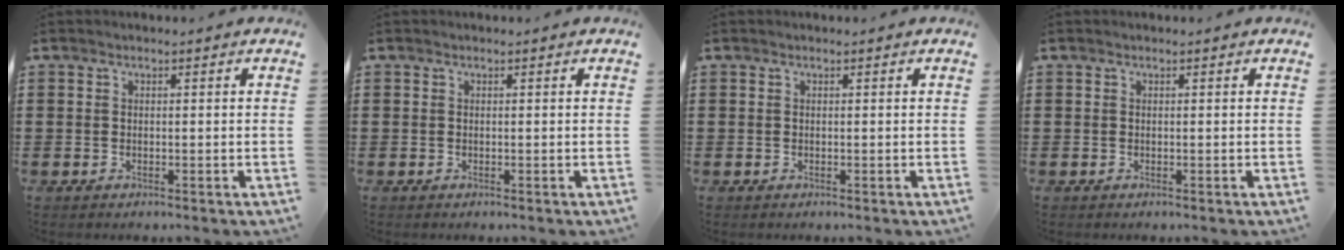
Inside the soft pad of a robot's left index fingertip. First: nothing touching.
{"total": 0.0}
{"total": 0.0}
{"total": 0.0}